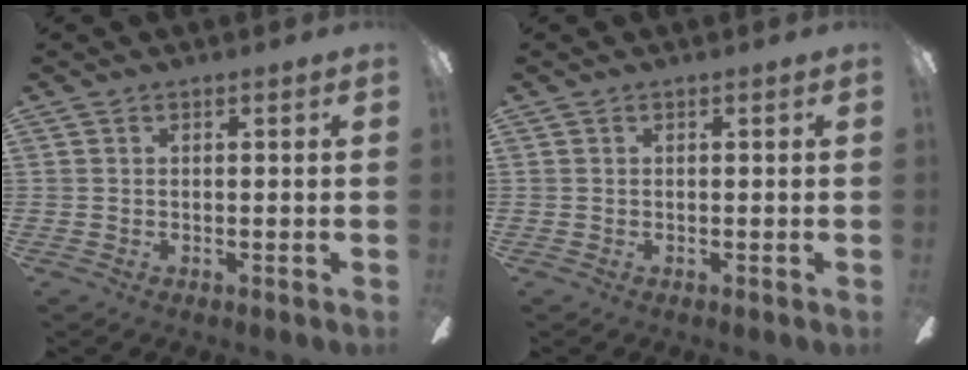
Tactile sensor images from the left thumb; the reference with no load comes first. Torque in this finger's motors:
{"motor_torque": [0.00, 0.00, 0.06, 0.04, 0.00]}